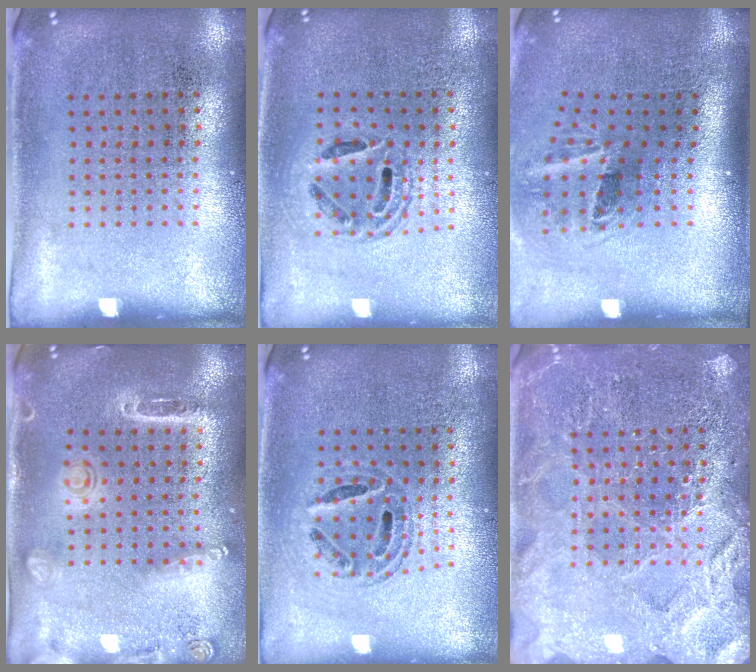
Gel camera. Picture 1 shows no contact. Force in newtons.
{"total": 1.5, "press": 1.3, "slide": 0.7}
{"total": 2.0, "press": 1.2, "slide": 1.6}
{"total": 1.6, "press": 1.5, "slide": 0.6}
{"total": 0.7, "press": 0.7, "slide": 0.2}
{"total": 3.6, "press": 3.6, "slide": 0.6}